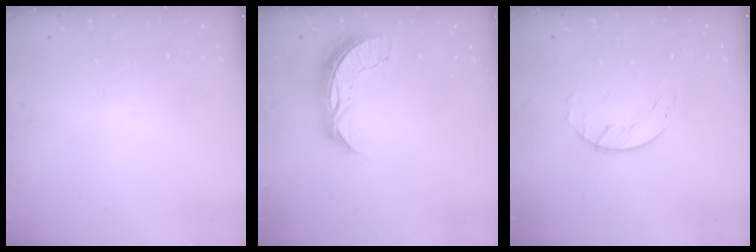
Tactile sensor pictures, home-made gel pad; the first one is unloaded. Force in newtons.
{"total": 7.2, "press": 7.2, "slide": 0.5}
{"total": 1.6, "press": 1.6, "slide": 0.3}